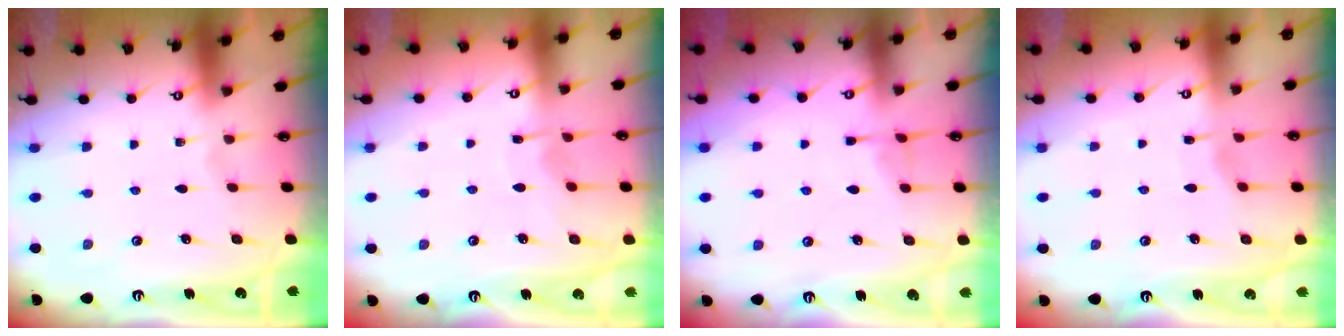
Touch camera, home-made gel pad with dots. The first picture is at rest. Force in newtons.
{"total": 4.4, "press": 4.4, "slide": 0.5}
{"total": 3.8, "press": 3.8, "slide": 0.5}
{"total": 2.6, "press": 2.6, "slide": 0.4}